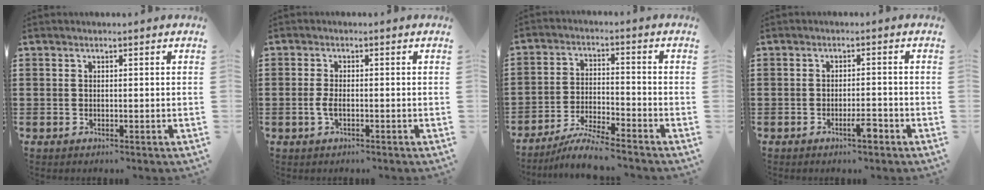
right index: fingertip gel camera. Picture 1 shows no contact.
{"total": 2.1, "force": [-0.7, 0.6, 1.9], "torque": [-0.044, -0.005, -0.014]}
{"total": 5.2, "force": [-5.0, -0.2, 1.5], "torque": [-0.042, -0.009, -0.102]}
{"total": 3.3, "force": [-1.9, 0.6, 2.6], "torque": [-0.041, 0.003, -0.034]}